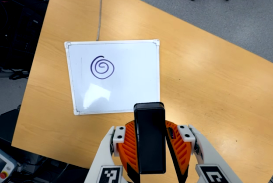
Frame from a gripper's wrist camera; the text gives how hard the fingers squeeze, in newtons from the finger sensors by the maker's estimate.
{"total": 5.7, "left": 5.2, "right": 6.2}